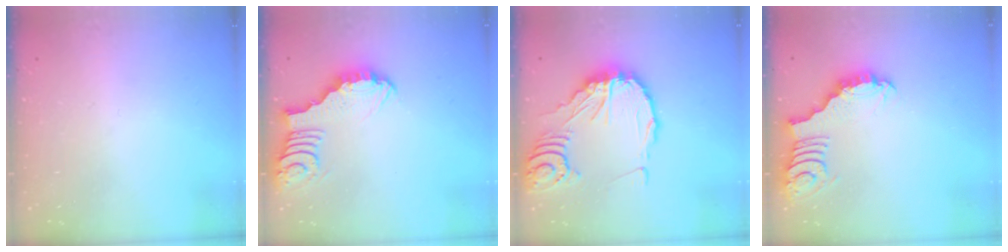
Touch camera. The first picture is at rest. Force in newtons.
{"total": 3.7, "press": 3.7, "slide": 0.3}
{"total": 16.1, "press": 16.0, "slide": 1.9}
{"total": 2.3, "press": 2.3, "slide": 0.4}